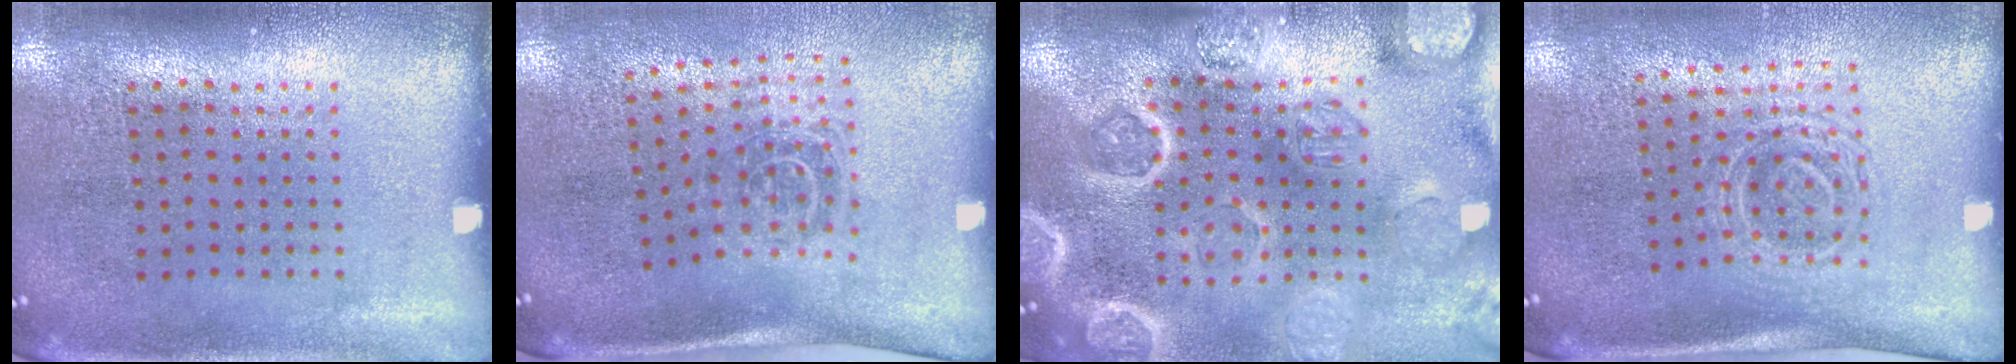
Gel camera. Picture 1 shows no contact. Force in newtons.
{"total": 1.8, "press": 1.2, "slide": 1.3}
{"total": 4.6, "press": 4.1, "slide": 2.0}
{"total": 1.7, "press": 1.3, "slide": 1.1}